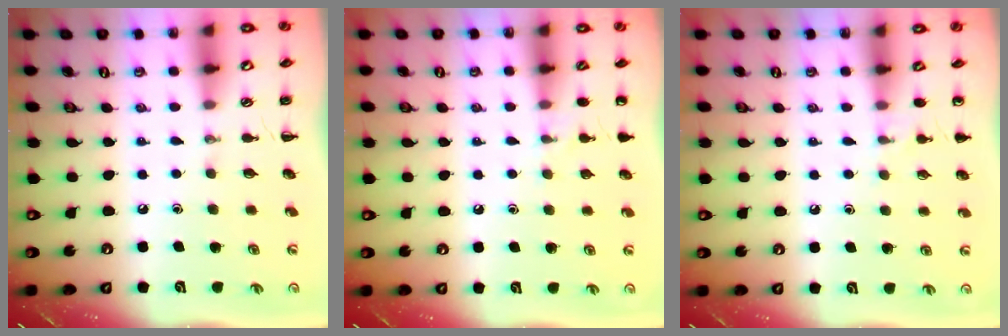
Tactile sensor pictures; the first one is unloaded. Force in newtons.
{"total": 5.6, "press": 5.2, "slide": 1.9}
{"total": 5.2, "press": 4.9, "slide": 1.6}